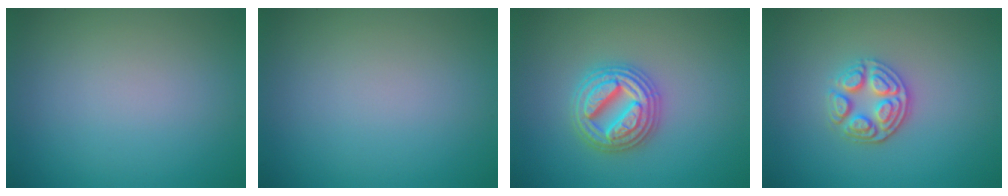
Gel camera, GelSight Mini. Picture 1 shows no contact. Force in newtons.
{"total": 0.0}
{"total": 4.7, "press": 4.6, "slide": 0.8}
{"total": 3.5, "press": 3.0, "slide": 1.8}